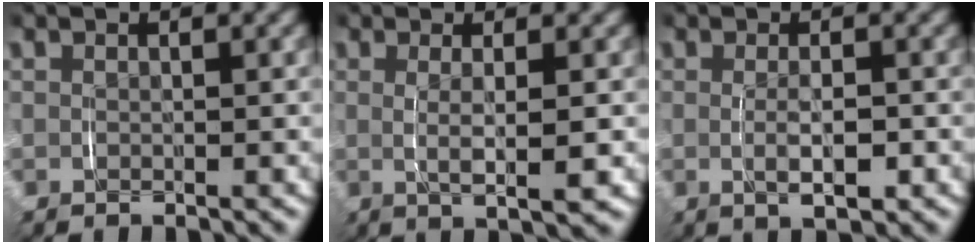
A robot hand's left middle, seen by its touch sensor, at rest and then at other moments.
{"total": 3.6, "force": [0.2, 0.6, 3.6], "torque": [-0.054, -0.003, 0.007]}
{"total": 3.1, "force": [-0.6, 1.0, 2.9], "torque": [-0.042, -0.001, -0.006]}